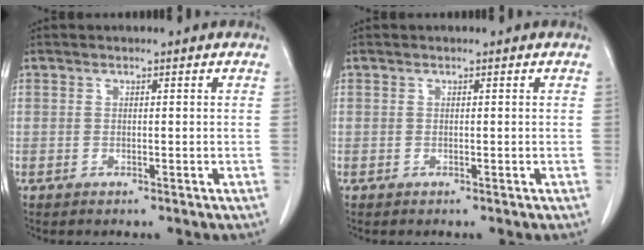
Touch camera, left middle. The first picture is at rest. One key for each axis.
{"total": 0.0}